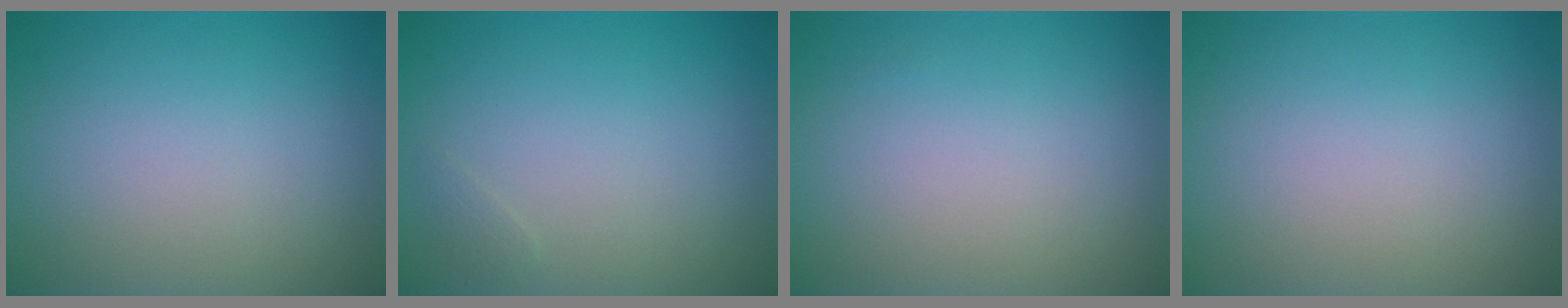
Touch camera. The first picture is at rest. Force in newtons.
{"total": 0.5, "press": 0.5, "slide": 0.0}
{"total": 0.0}
{"total": 0.0}